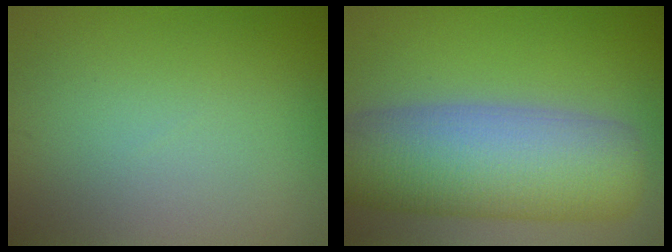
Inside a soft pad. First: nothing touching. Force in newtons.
{"total": 11.2, "press": 11.2, "slide": 0.6}